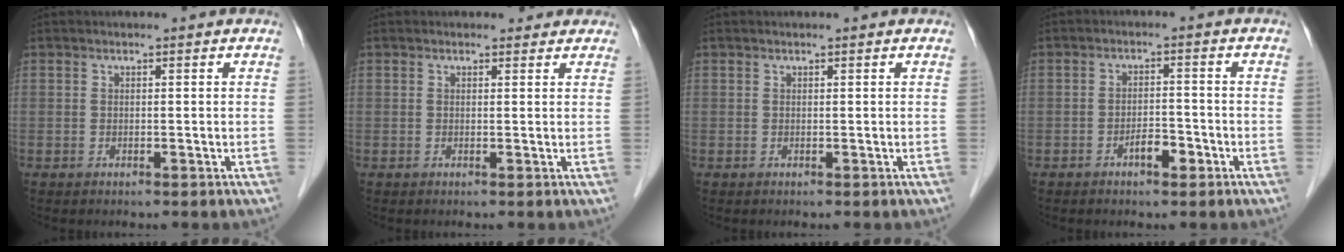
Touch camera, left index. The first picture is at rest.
{"total": 1.4, "force": [1.2, 0.8, 0.1], "torque": [-0.001, 0.002, 0.008]}
{"total": 0.0}
{"total": 3.4, "force": [-2.0, 1.3, 2.4], "torque": [-0.039, 0.005, -0.034]}